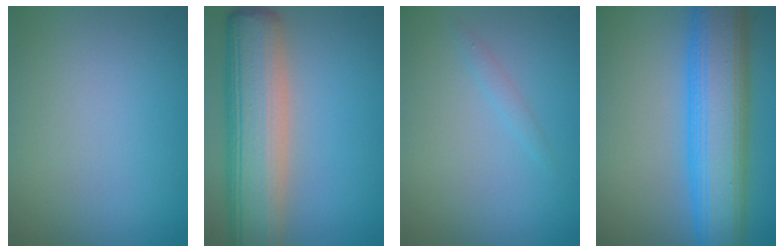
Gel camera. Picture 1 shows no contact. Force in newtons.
{"total": 10.4, "press": 10.4, "slide": 0.7}
{"total": 0.8, "press": 0.8, "slide": 0.1}
{"total": 10.3, "press": 10.3, "slide": 0.2}